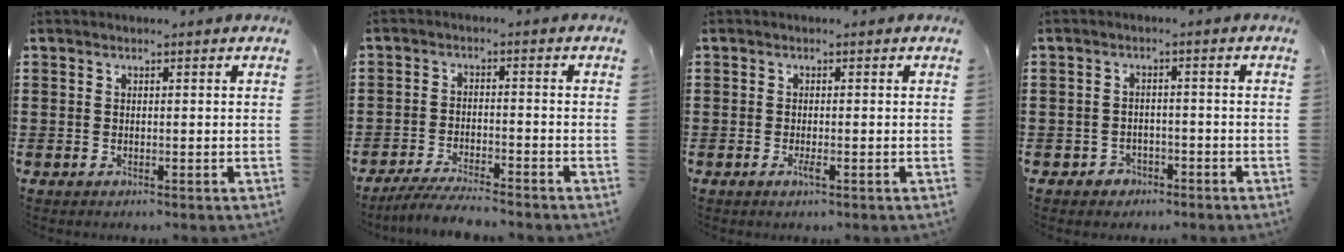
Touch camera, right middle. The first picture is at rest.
{"total": 4.6, "force": [-4.4, -0.1, 1.5], "torque": [-0.033, -0.009, -0.086]}
{"total": 1.1, "force": [-0.5, 0.1, 1.0], "torque": [-0.017, -0.002, -0.009]}
{"total": 2.0, "force": [-1.8, 1.0, 0.0], "torque": [-0.010, -0.001, -0.039]}